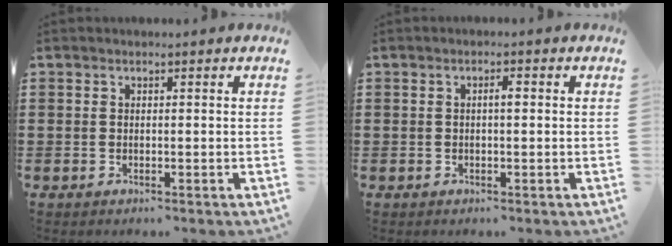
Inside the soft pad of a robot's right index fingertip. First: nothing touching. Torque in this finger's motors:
{"motor_torque": [0.33, -0.39, 0.01, 0.05]}